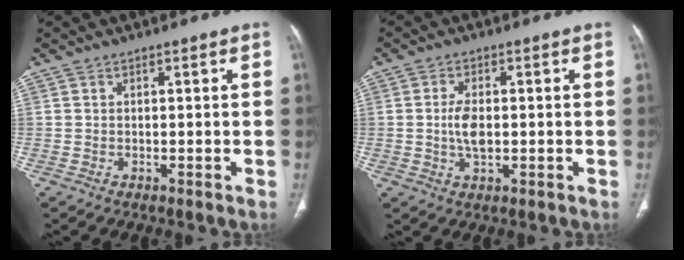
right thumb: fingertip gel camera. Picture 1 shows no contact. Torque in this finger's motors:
{"motor_torque": [0.64, 1.09, 0.73, -0.52, 0.04]}